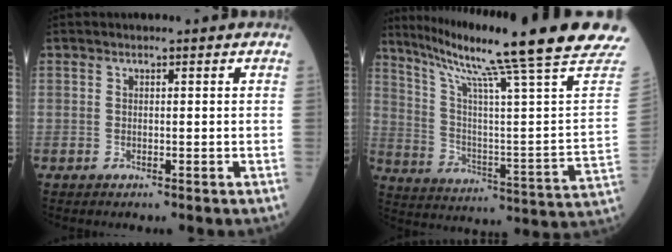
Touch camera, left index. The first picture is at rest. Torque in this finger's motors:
{"motor_torque": [0.48, -1.03, 0.10, 0.14]}